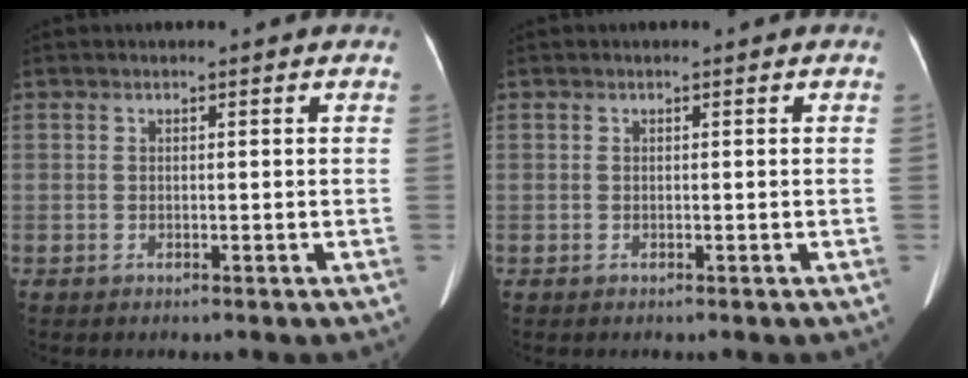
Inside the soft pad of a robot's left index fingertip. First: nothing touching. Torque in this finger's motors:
{"motor_torque": [0.03, 0.04, 0.00, 0.00]}